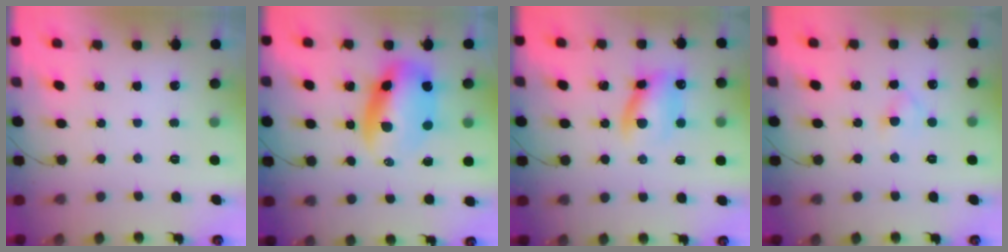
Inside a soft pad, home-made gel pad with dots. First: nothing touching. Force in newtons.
{"total": 11.5, "press": 11.2, "slide": 2.9}
{"total": 11.1, "press": 10.9, "slide": 2.0}
{"total": 2.8, "press": 2.5, "slide": 1.2}